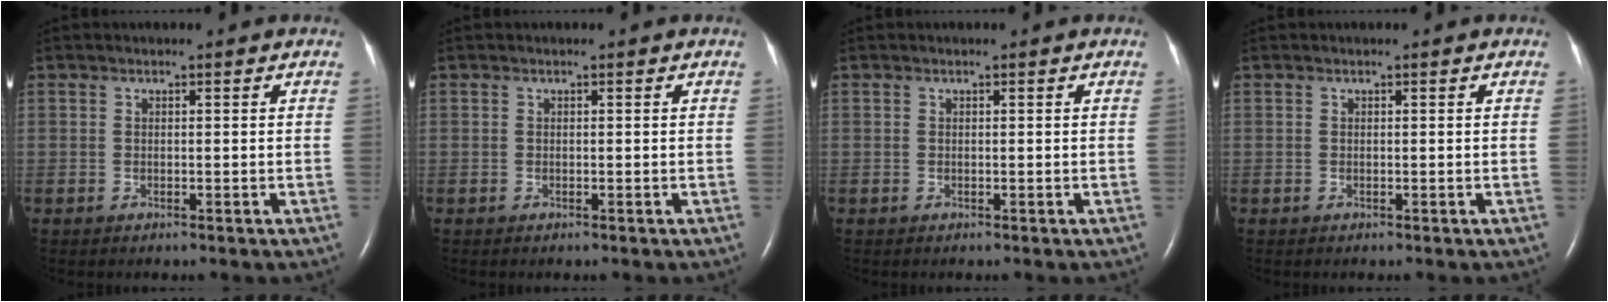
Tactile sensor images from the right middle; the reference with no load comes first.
{"total": 0.0}
{"total": 0.0}
{"total": 0.0}